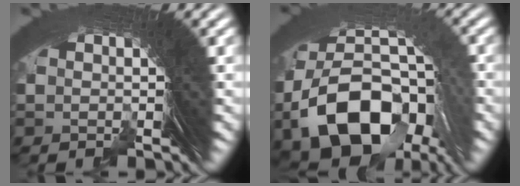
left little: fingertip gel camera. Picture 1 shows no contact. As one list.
[{"total": 12.9, "force": [-0.6, 8.1, 10.0], "torque": [-0.195, -0.031, 0.000]}]